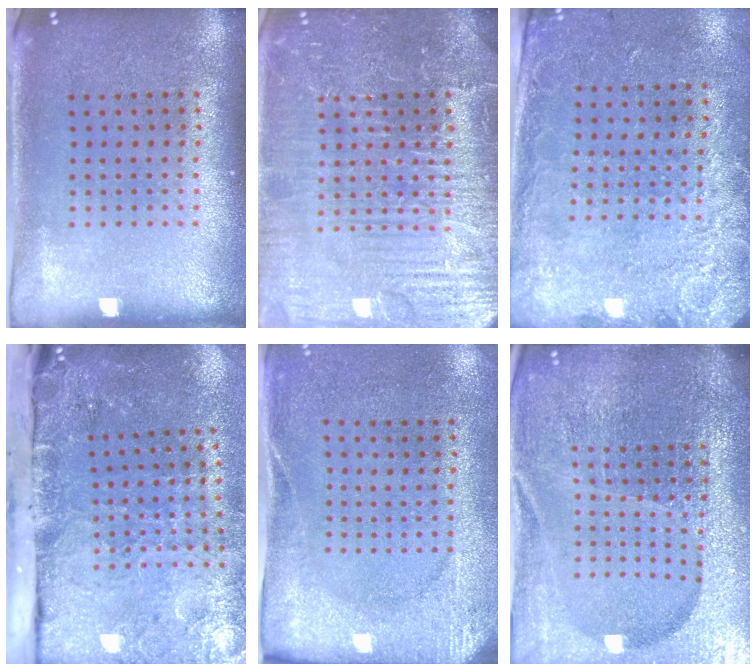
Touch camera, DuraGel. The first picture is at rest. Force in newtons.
{"total": 6.0, "press": 5.9, "slide": 0.7}
{"total": 2.6, "press": 1.9, "slide": 1.8}
{"total": 4.7, "press": 3.6, "slide": 3.0}
{"total": 2.6, "press": 2.1, "slide": 1.6}
{"total": 6.4, "press": 5.5, "slide": 3.1}